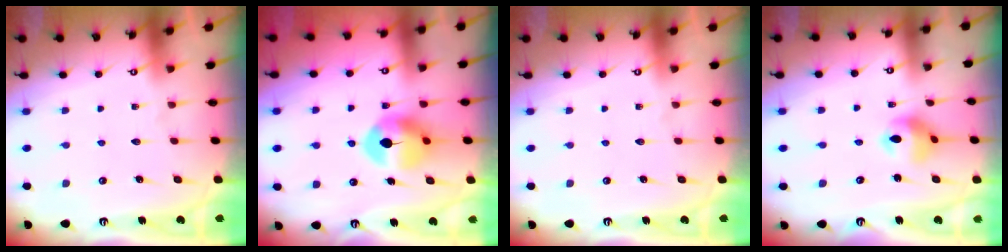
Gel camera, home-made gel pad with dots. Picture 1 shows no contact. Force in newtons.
{"total": 8.5, "press": 8.5, "slide": 0.2}
{"total": 0.0}
{"total": 8.7, "press": 8.6, "slide": 1.1}